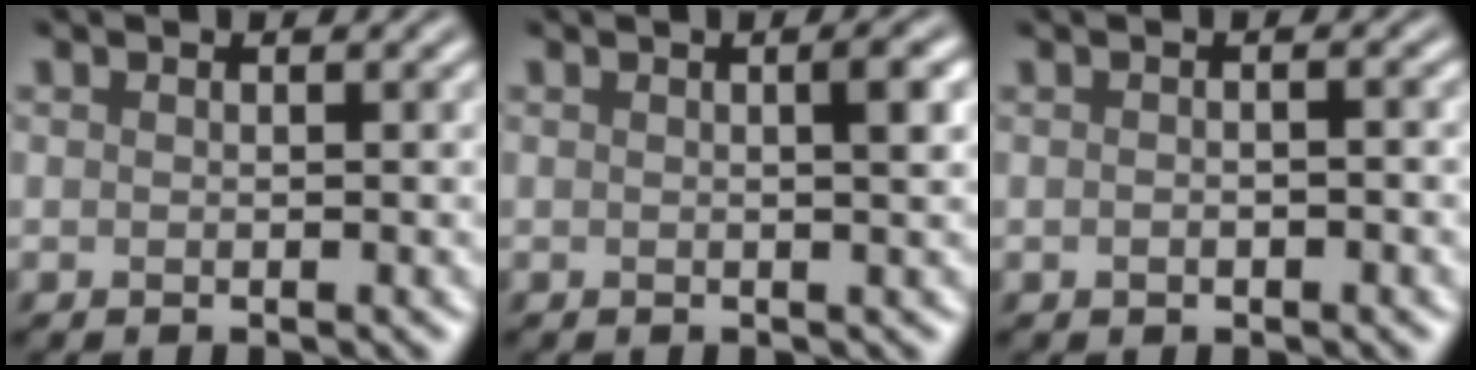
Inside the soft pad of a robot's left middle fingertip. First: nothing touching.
{"total": 2.1, "force": [0.4, 0.4, 2.0], "torque": [-0.024, 0.007, 0.003]}
{"total": 1.8, "force": [0.0, 0.9, 1.5], "torque": [-0.016, 0.001, -0.011]}